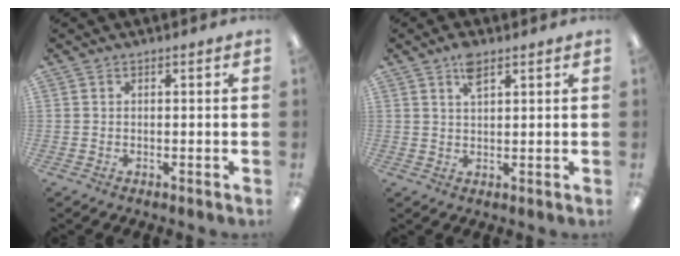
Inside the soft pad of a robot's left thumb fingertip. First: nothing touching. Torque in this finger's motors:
{"motor_torque": [0.61, 0.44, 0.46, -0.40, 0.01]}